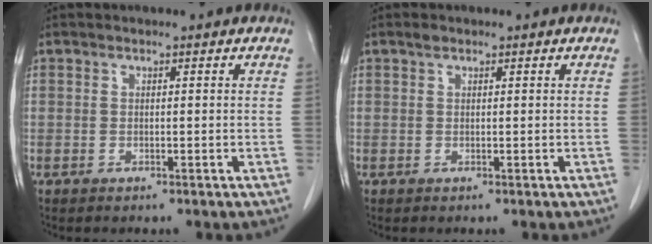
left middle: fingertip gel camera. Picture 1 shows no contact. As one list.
[{"total": 0.6, "force": [0.5, 0.2, 0.3], "torque": [-0.010, 0.002, 0.009]}]